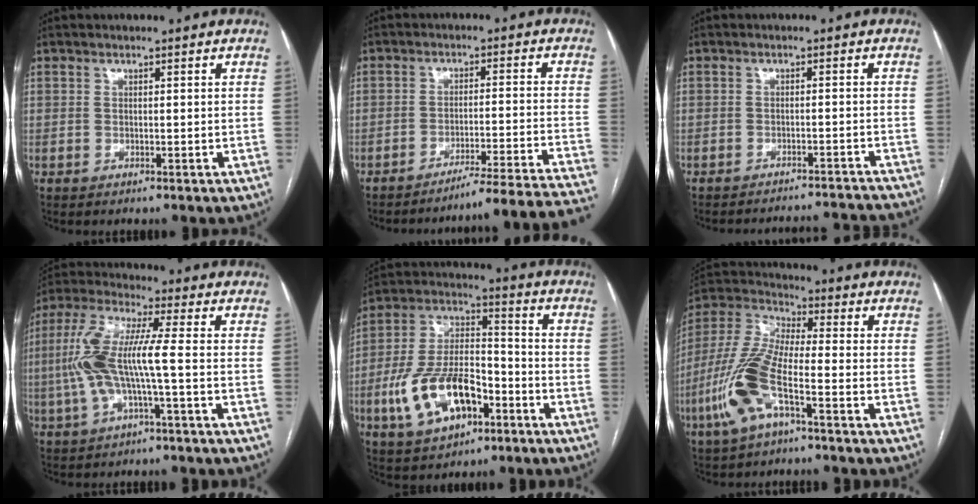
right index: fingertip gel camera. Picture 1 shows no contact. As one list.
[{"total": 19.7, "force": [-18.4, -3.3, 6.4], "torque": [-0.028, -0.020, -0.240]}, {"total": 11.0, "force": [-10.9, -0.2, 1.0], "torque": [-0.005, 0.015, -0.129]}, {"total": 10.7, "force": [-1.4, 1.2, 10.5], "torque": [-0.236, 0.022, -0.032]}, {"total": 15.3, "force": [-6.1, 7.4, 11.9], "torque": [-0.247, 0.014, -0.103]}, {"total": 12.8, "force": [-5.2, 3.2, 11.3], "torque": [-0.258, 0.001, -0.104]}]